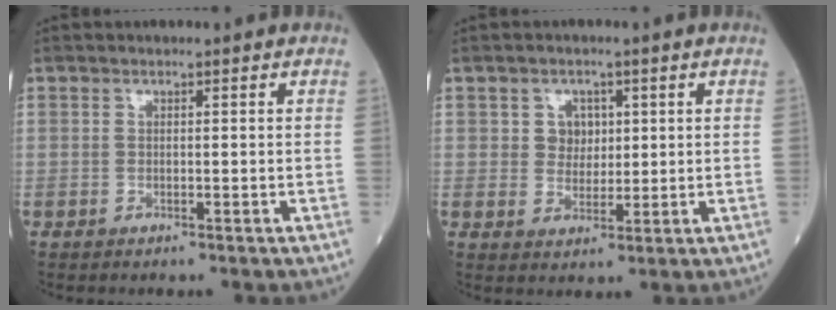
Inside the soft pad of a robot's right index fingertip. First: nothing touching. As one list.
[{"total": 3.5, "force": [1.1, 3.0, 1.4], "torque": [-0.016, 0.005, 0.017]}]